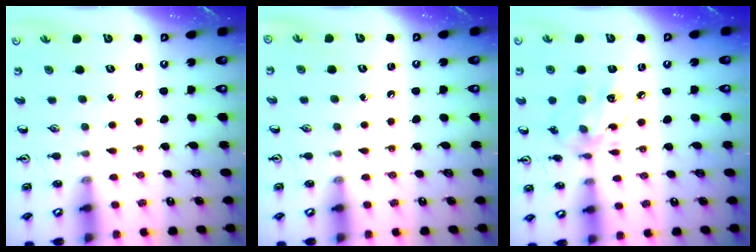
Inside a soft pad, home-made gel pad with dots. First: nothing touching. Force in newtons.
{"total": 0.0}
{"total": 11.2, "press": 11.2, "slide": 0.7}